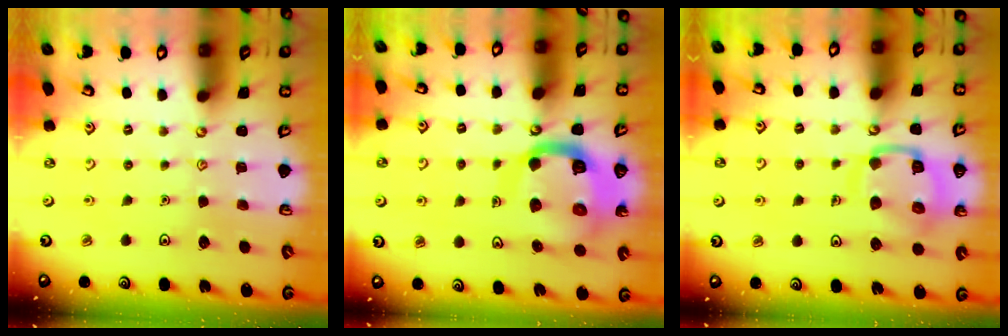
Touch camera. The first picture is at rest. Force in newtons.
{"total": 15.5, "press": 15.4, "slide": 1.7}
{"total": 16.5, "press": 16.5, "slide": 1.6}